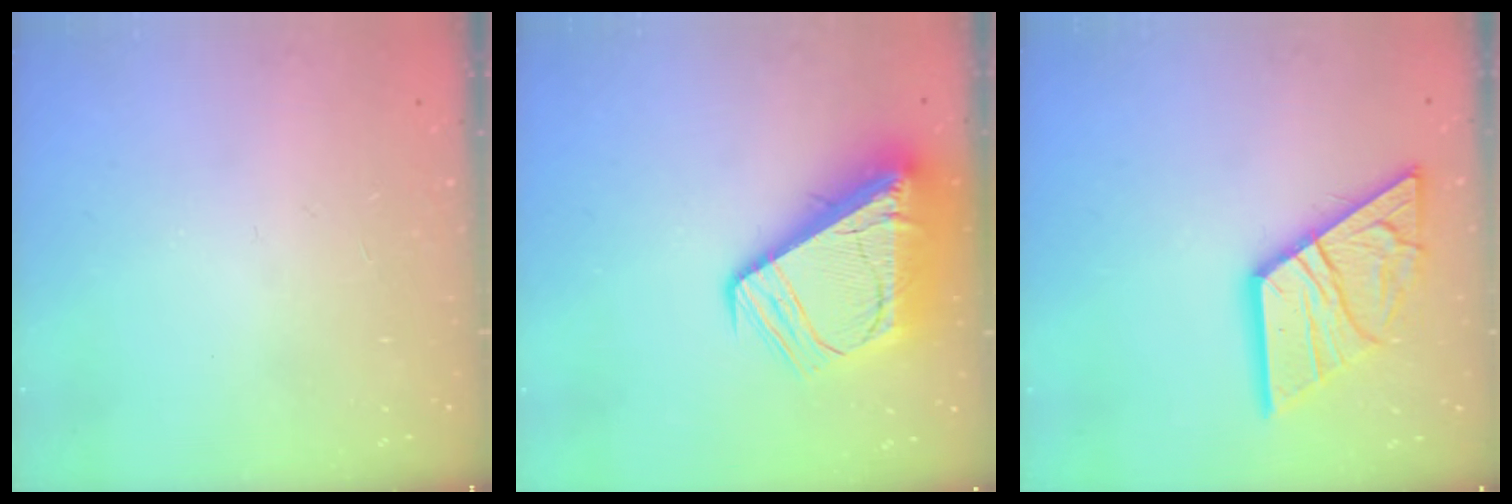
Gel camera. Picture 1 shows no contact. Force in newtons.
{"total": 16.1, "press": 16.0, "slide": 1.9}
{"total": 18.9, "press": 18.8, "slide": 1.6}